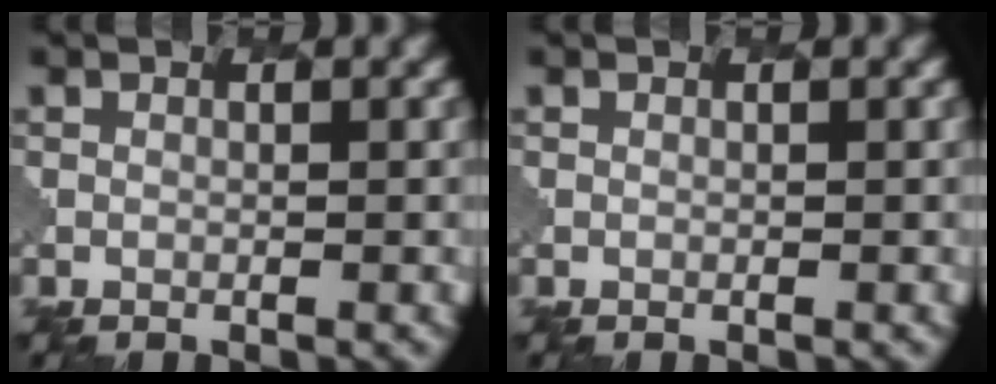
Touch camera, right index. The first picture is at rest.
{"total": 0.0}